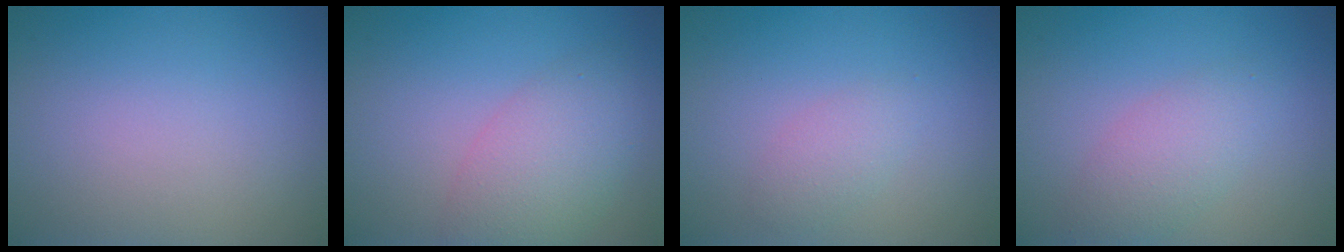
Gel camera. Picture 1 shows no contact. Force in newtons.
{"total": 4.7, "press": 4.7, "slide": 0.2}
{"total": 1.6, "press": 1.6, "slide": 0.0}
{"total": 2.9, "press": 2.9, "slide": 0.1}